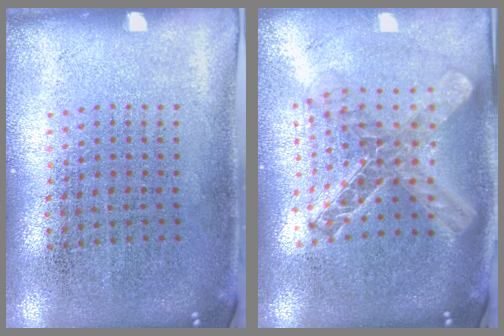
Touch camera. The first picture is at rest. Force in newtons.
{"total": 2.1, "press": 1.7, "slide": 1.3}